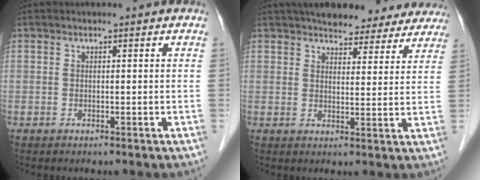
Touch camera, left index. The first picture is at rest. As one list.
[{"total": 18.3, "force": [16.1, 5.7, 6.4], "torque": [-0.075, 0.018, 0.191]}]